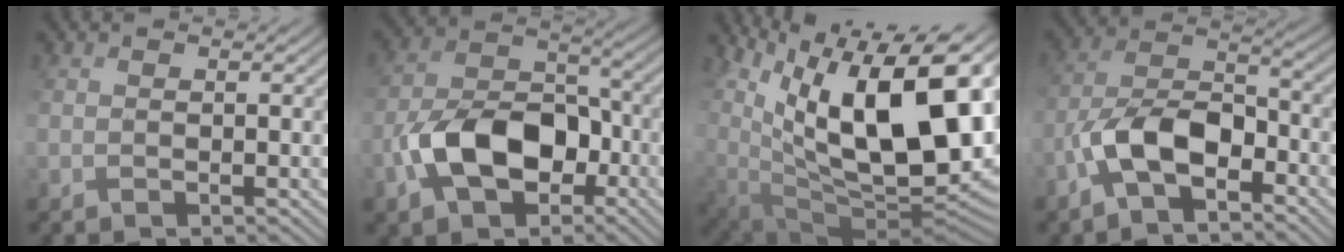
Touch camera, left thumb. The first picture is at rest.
{"total": 10.4, "force": [-3.8, 6.4, 7.2], "torque": [-0.141, 0.007, -0.076]}
{"total": 20.4, "force": [6.4, 10.1, 16.5], "torque": [-0.284, 0.013, 0.132]}
{"total": 8.4, "force": [-4.0, 4.0, 6.2], "torque": [-0.118, 0.015, -0.091]}